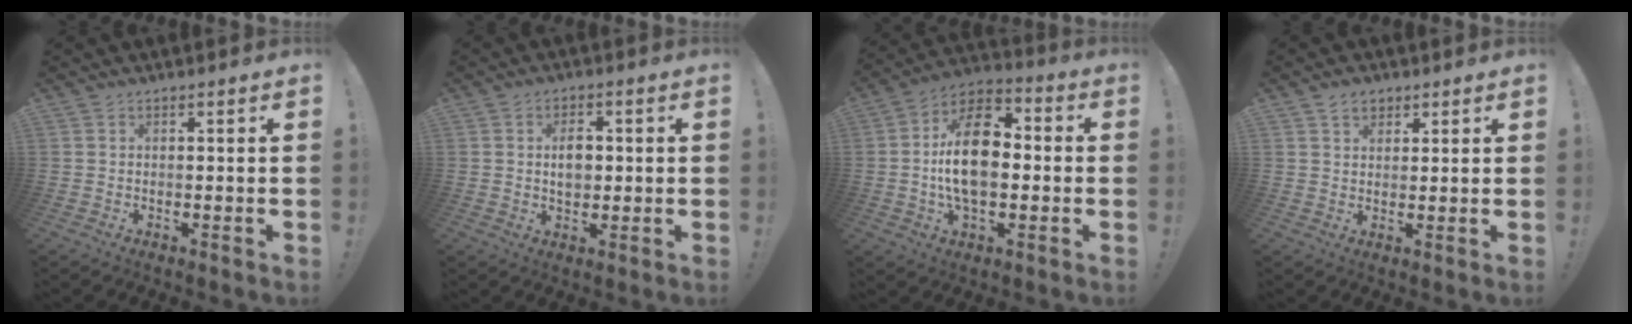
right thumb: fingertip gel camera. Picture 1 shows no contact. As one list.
[{"total": 5.6, "force": [0.7, 3.9, 4.0], "torque": [-0.057, -0.001, 0.005]}, {"total": 18.4, "force": [-0.6, 10.8, 14.9], "torque": [-0.264, 0.014, -0.012]}, {"total": 4.1, "force": [2.6, 2.7, 1.6], "torque": [-0.017, -0.008, 0.045]}]